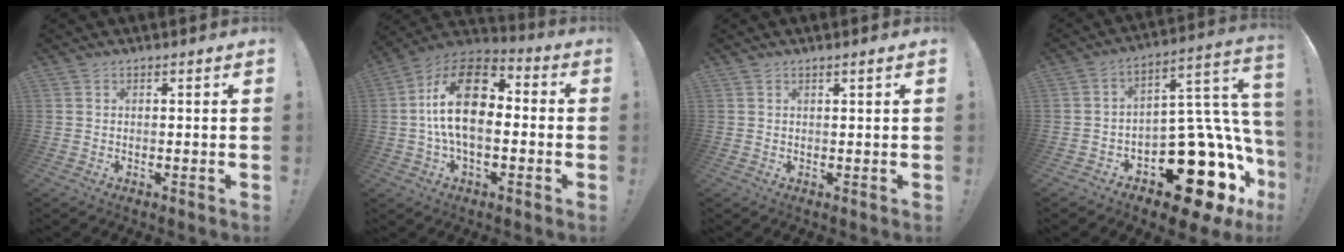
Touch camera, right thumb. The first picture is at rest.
{"total": 20.4, "force": [1.0, 12.1, 16.4], "torque": [-0.285, 0.011, 0.018]}
{"total": 1.3, "force": [0.7, -0.1, 1.0], "torque": [-0.019, 0.000, 0.012]}
{"total": 22.2, "force": [-9.5, 11.9, 16.1], "torque": [-0.181, 0.046, -0.137]}